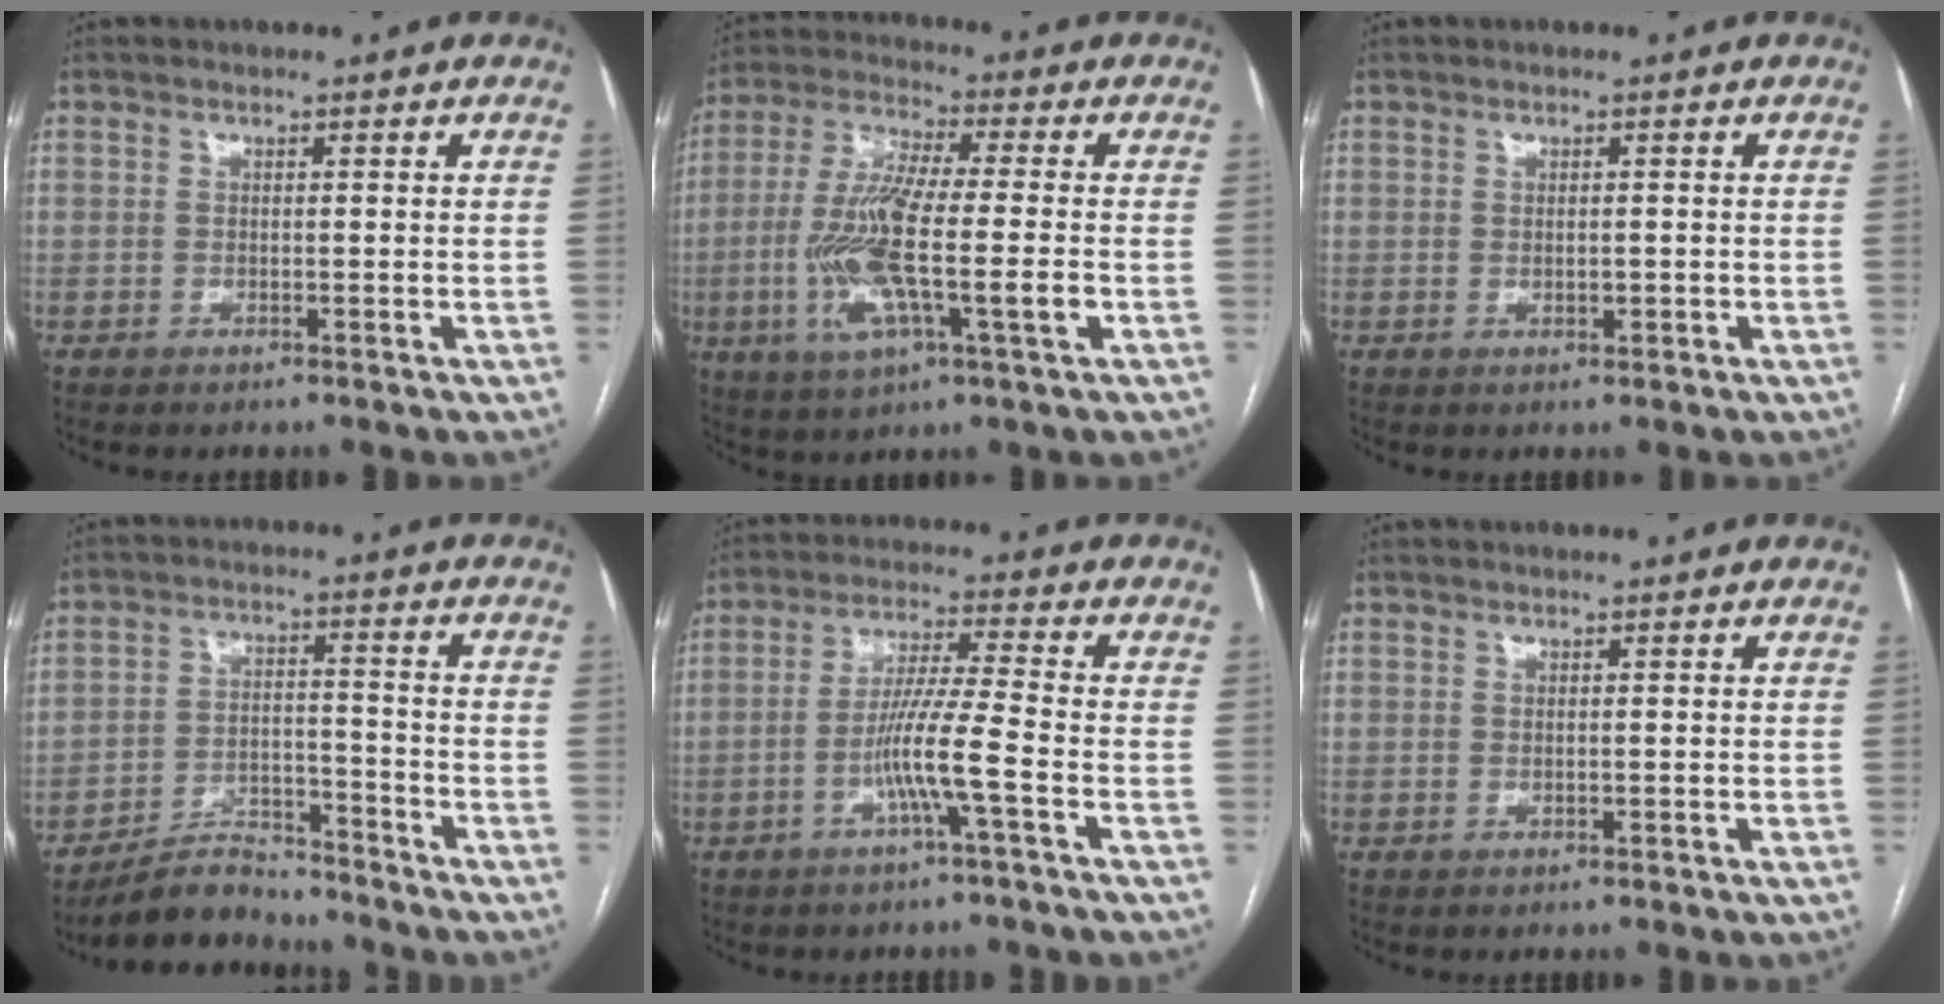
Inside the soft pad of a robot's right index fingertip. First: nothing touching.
{"total": 14.8, "force": [-2.9, 2.0, 14.4], "torque": [-0.292, -0.007, -0.056]}
{"total": 1.0, "force": [-0.2, 0.5, 0.9], "torque": [-0.012, 0.000, 0.000]}
{"total": 7.5, "force": [-7.0, 2.1, 1.3], "torque": [-0.021, 0.007, -0.121]}
{"total": 7.7, "force": [-3.0, -1.0, 7.0], "torque": [-0.135, 0.004, -0.060]}
{"total": 0.0}